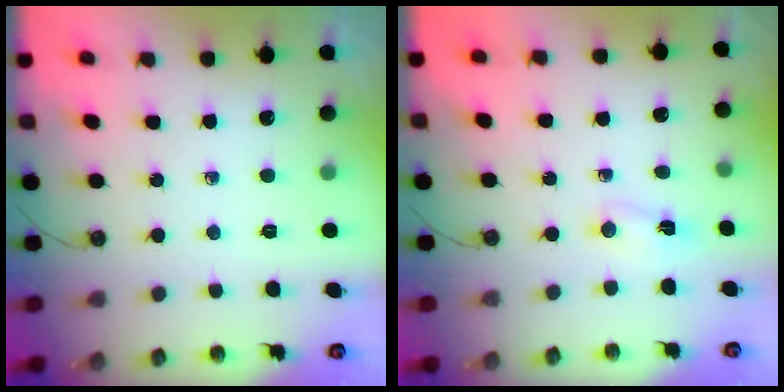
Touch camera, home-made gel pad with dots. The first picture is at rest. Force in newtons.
{"total": 15.4, "press": 3.2, "slide": 15.1}